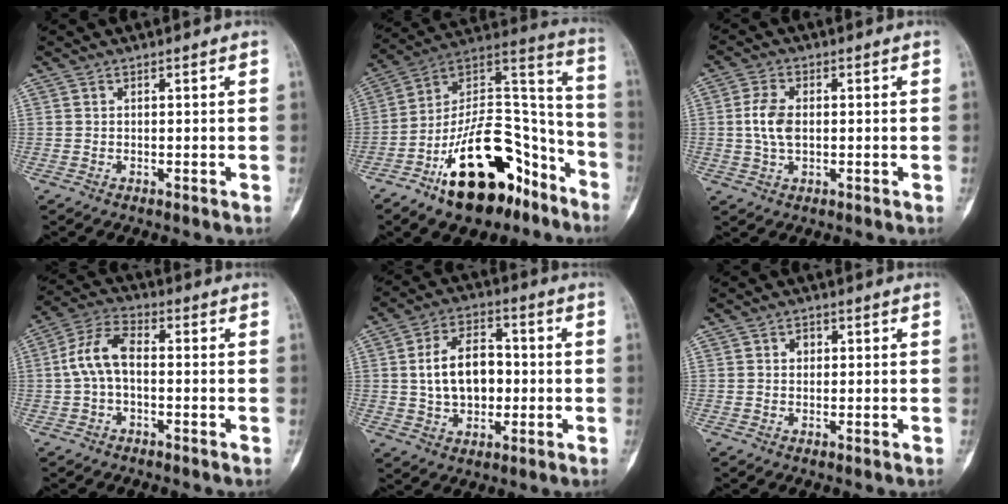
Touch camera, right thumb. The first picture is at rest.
{"total": 25.7, "force": [-14.8, 12.9, 16.6], "torque": [-0.229, 0.108, -0.237]}
{"total": 5.6, "force": [0.2, 3.2, 4.6], "torque": [-0.099, 0.003, 0.002]}
{"total": 8.0, "force": [-0.4, 4.5, 6.7], "torque": [-0.136, 0.029, -0.017]}
{"total": 11.8, "force": [0.3, 7.8, 8.9], "torque": [-0.126, 0.012, 0.005]}
{"total": 1.7, "force": [0.4, 1.4, 0.8], "torque": [-0.003, 0.002, 0.003]}